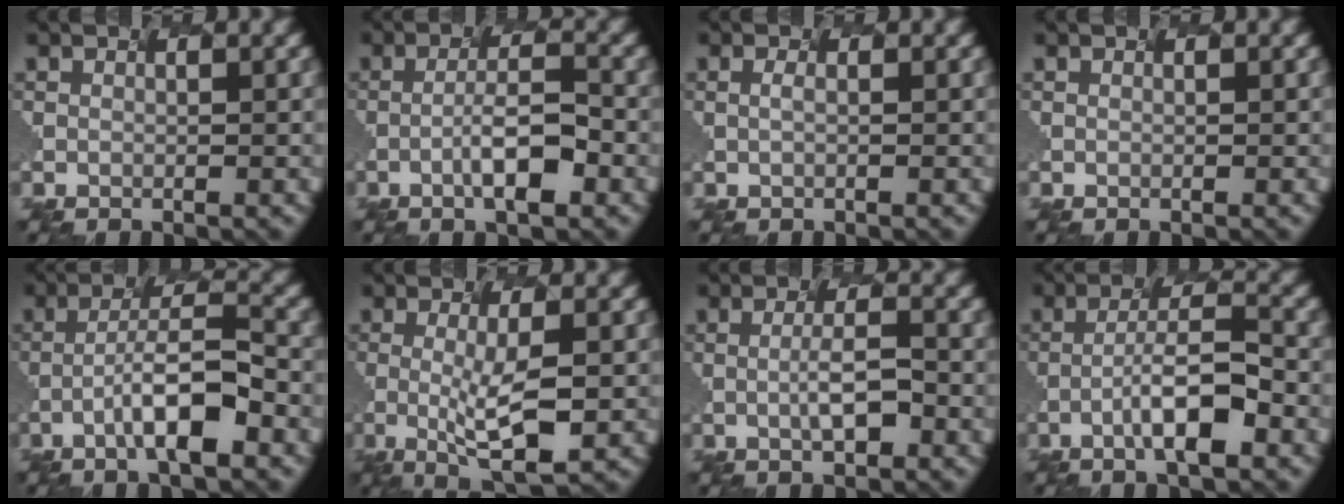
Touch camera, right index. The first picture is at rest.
{"total": 3.3, "force": [-2.0, 0.0, 2.7], "torque": [-0.070, -0.004, -0.007]}
{"total": 0.6, "force": [-0.4, -0.3, -0.2], "torque": [-0.012, -0.007, 0.007]}
{"total": 0.0}
{"total": 5.1, "force": [-3.2, 0.1, 3.9], "torque": [-0.089, 0.006, -0.032]}
{"total": 4.4, "force": [-1.6, 0.6, 4.0], "torque": [-0.086, -0.015, 0.005]}
{"total": 1.9, "force": [-1.1, -0.3, 1.5], "torque": [-0.056, -0.008, 0.010]}
{"total": 4.6, "force": [-2.8, 0.2, 3.6], "torque": [-0.084, 0.003, -0.023]}